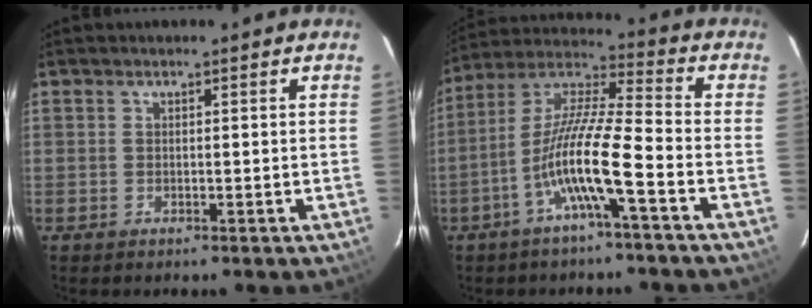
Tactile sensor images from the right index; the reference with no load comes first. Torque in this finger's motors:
{"motor_torque": [1.82, -0.32, 1.05, 0.21]}